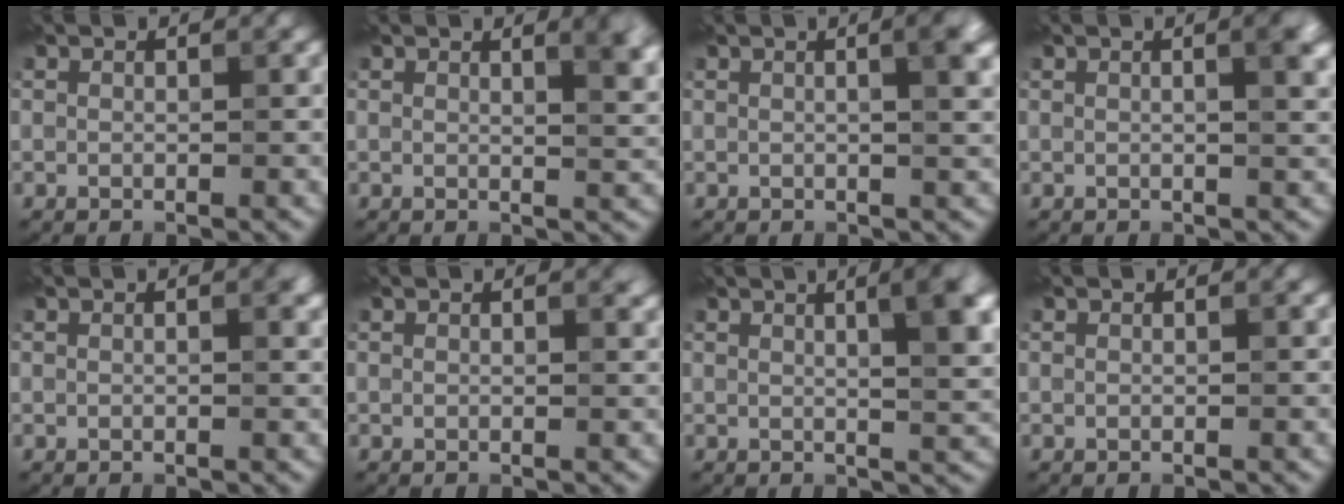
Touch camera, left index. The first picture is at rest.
{"total": 4.1, "force": [2.0, 1.5, 3.3], "torque": [-0.021, 0.005, 0.023]}
{"total": 5.5, "force": [1.5, 2.3, 4.8], "torque": [-0.028, 0.032, -0.006]}
{"total": 4.6, "force": [1.2, 1.9, 4.0], "torque": [-0.023, 0.024, -0.002]}
{"total": 1.1, "force": [0.2, 0.2, 1.0], "torque": [-0.014, 0.000, 0.002]}
{"total": 0.9, "force": [0.5, 0.2, 0.7], "torque": [-0.006, -0.001, 0.008]}
{"total": 6.6, "force": [2.1, 2.0, 5.9], "torque": [-0.045, 0.016, 0.022]}
{"total": 0.0}